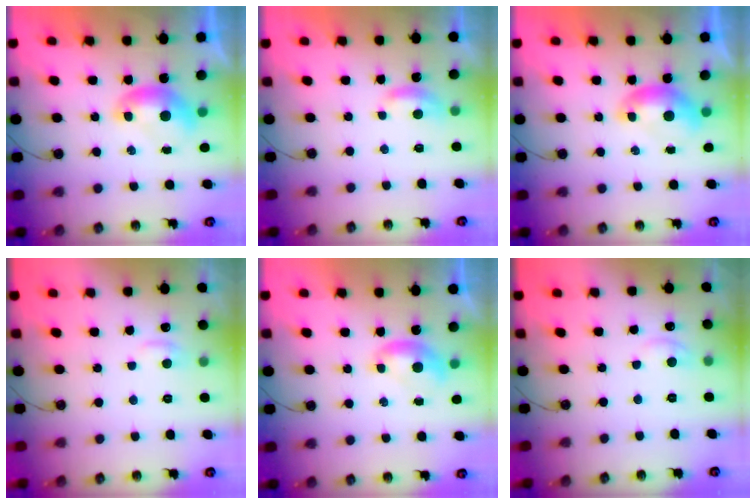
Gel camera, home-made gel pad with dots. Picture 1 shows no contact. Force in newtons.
{"total": 1.1, "press": 0.8, "slide": 0.7}
{"total": 0.0}
{"total": 0.8, "press": 0.3, "slide": 0.7}
{"total": 0.7, "press": 0.3, "slide": 0.6}
{"total": 0.8, "press": 0.3, "slide": 0.8}